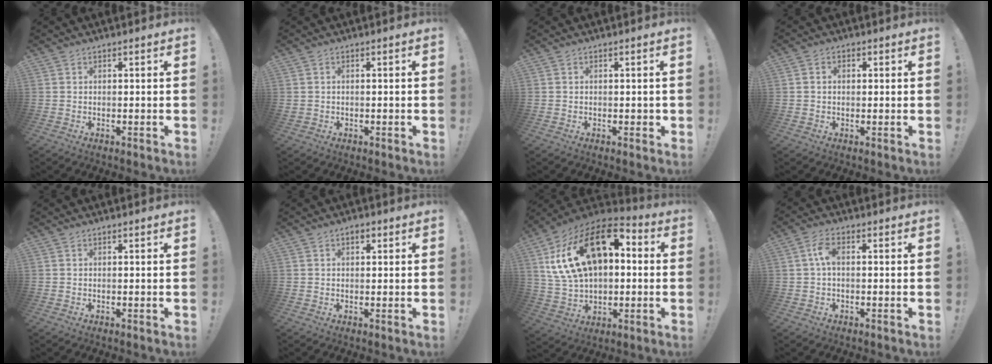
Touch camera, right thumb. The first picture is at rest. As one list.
[{"total": 0.8, "force": [-0.1, 0.7, 0.3], "torque": [-0.003, 0.002, -0.002]}, {"total": 0.8, "force": [-0.1, 0.6, 0.5], "torque": [-0.008, 0.004, -0.002]}, {"total": 1.6, "force": [-0.3, 1.3, 0.9], "torque": [-0.015, 0.004, -0.006]}, {"total": 0.0}, {"total": 1.6, "force": [0.7, 1.0, 1.1], "torque": [-0.015, 0.001, 0.009]}, {"total": 23.0, "force": [7.6, 13.5, 17.0], "torque": [-0.301, -0.026, 0.142]}, {"total": 4.9, "force": [0.4, 2.5, 4.2], "torque": [-0.090, 0.012, 0.007]}]